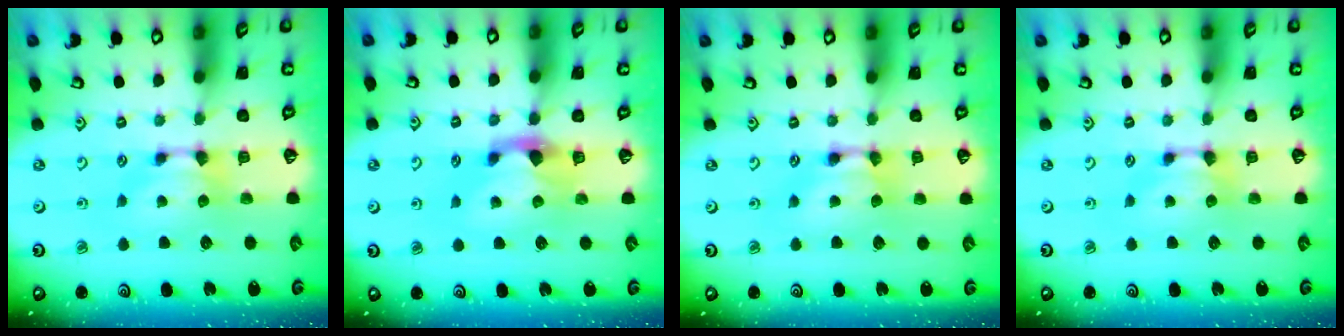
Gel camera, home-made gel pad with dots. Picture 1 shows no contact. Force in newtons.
{"total": 2.1, "press": 1.6, "slide": 1.2}
{"total": 1.7, "press": 1.7, "slide": 0.0}
{"total": 0.0}